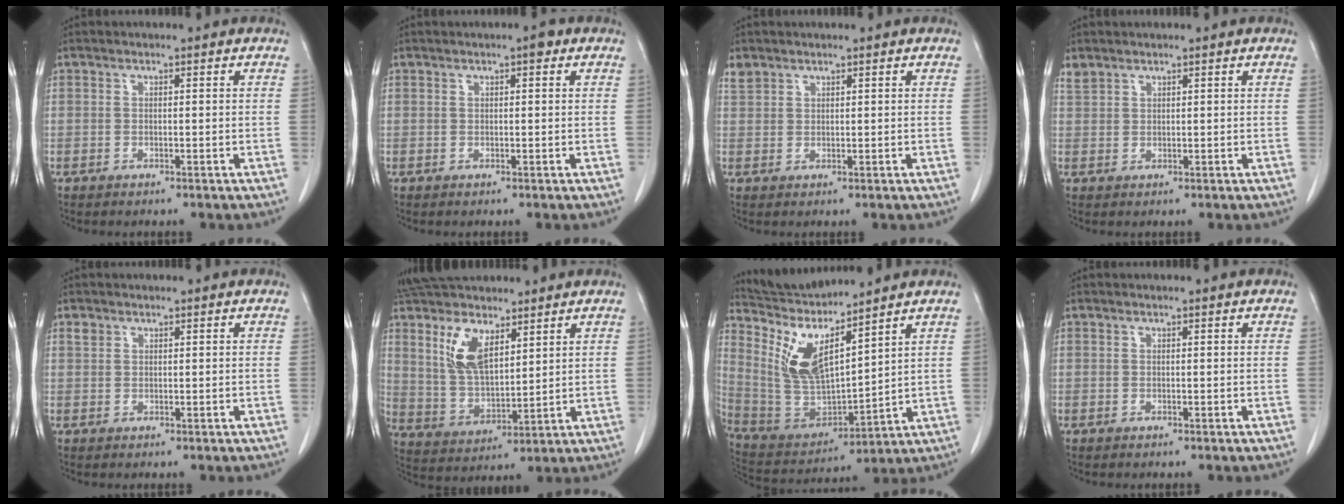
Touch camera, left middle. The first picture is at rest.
{"total": 1.5, "force": [0.8, 0.3, 1.2], "torque": [-0.024, 0.004, 0.009]}
{"total": 1.8, "force": [1.5, 0.9, 0.1], "torque": [-0.004, 0.009, 0.032]}
{"total": 1.5, "force": [1.4, 0.6, 0.1], "torque": [-0.006, 0.008, 0.032]}
{"total": 1.1, "force": [0.8, 0.7, 0.3], "torque": [-0.005, 0.008, 0.014]}
{"total": 13.1, "force": [7.4, 5.7, 9.2], "torque": [-0.188, 0.020, 0.142]}
{"total": 12.1, "force": [9.6, 1.2, 7.1], "torque": [-0.149, -0.017, 0.202]}
{"total": 0.0}